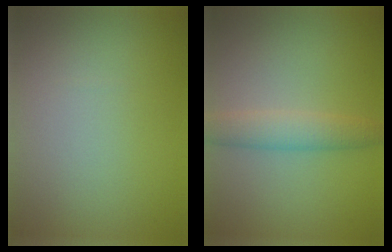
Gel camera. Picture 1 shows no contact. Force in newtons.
{"total": 3.0, "press": 3.0, "slide": 0.1}